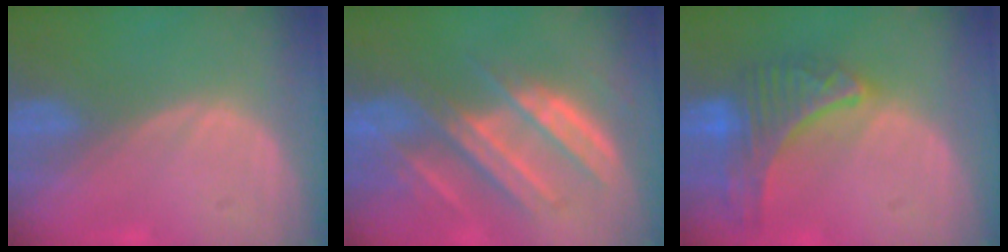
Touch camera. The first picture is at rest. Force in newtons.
{"total": 9.0, "press": 8.2, "slide": 3.6}
{"total": 9.2, "press": 8.1, "slide": 4.4}